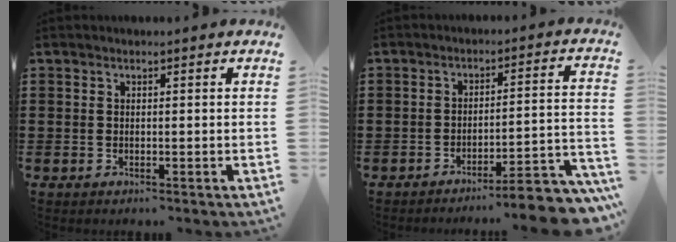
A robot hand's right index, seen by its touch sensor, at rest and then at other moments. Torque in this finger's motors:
{"motor_torque": [0.04, 0.02, -0.46, -0.21]}